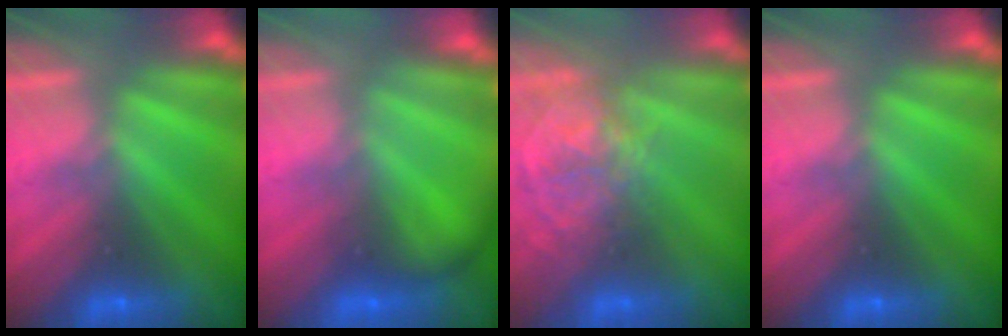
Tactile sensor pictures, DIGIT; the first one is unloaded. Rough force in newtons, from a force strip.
{"total": 2.2}
{"total": 3.6}
{"total": 0.0}